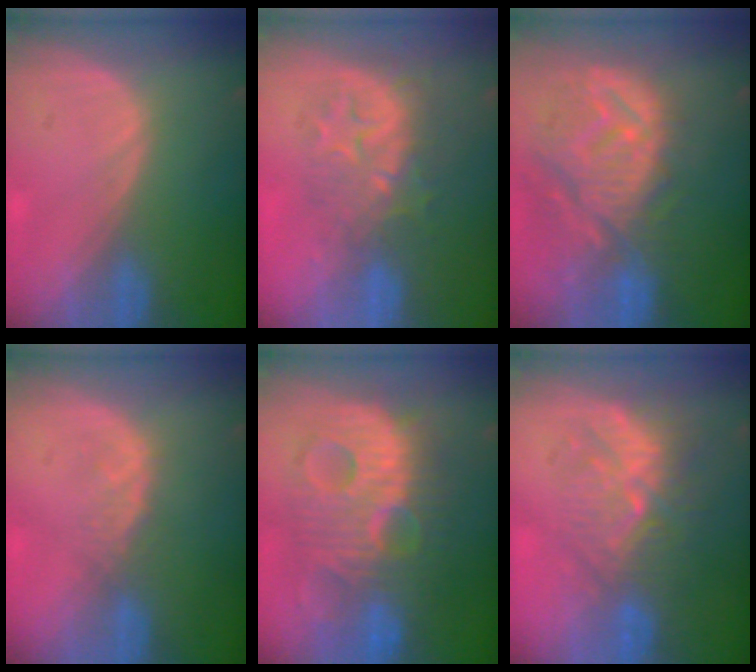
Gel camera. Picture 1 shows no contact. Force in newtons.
{"total": 9.2, "press": 7.9, "slide": 4.7}
{"total": 12.7, "press": 11.1, "slide": 6.0}
{"total": 1.9, "press": 1.9, "slide": 0.3}
{"total": 13.1, "press": 13.1, "slide": 1.1}
{"total": 9.5, "press": 8.6, "slide": 3.9}